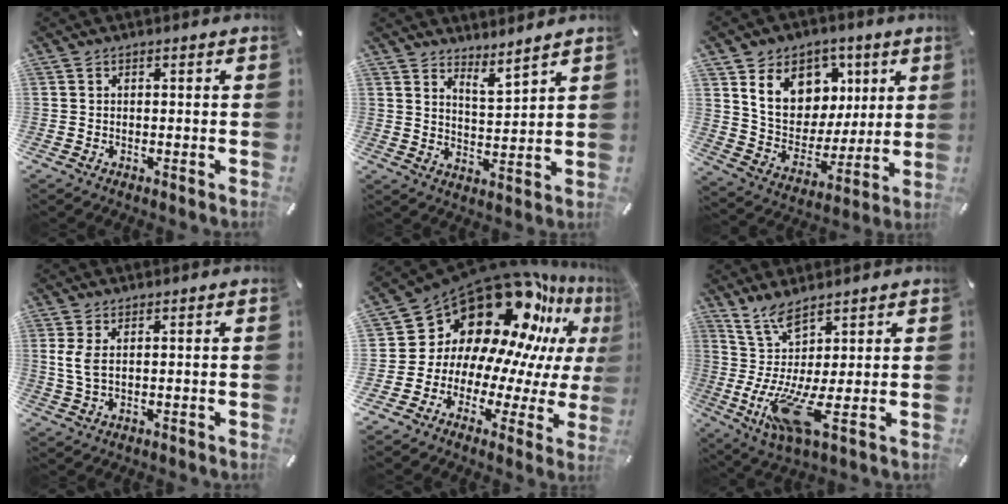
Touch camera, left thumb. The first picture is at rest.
{"total": 4.8, "force": [4.7, 0.2, 0.6], "torque": [-0.010, -0.040, 0.084]}
{"total": 15.8, "force": [6.5, 12.8, 6.7], "torque": [-0.112, -0.026, 0.129]}
{"total": 4.1, "force": [1.0, 1.7, 3.6], "torque": [-0.088, -0.002, 0.014]}
{"total": 22.0, "force": [14.4, 13.3, 10.1], "torque": [-0.182, -0.145, 0.263]}
{"total": 12.0, "force": [1.9, 1.7, 11.7], "torque": [-0.250, -0.043, 0.030]}